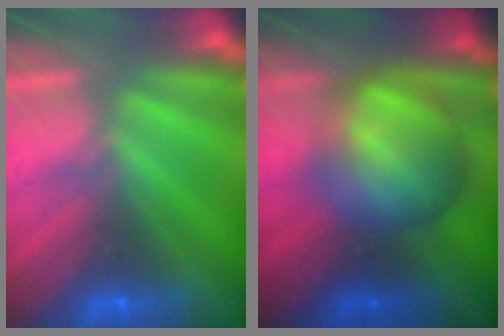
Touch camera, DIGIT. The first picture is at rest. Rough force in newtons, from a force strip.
{"total": 7.1}